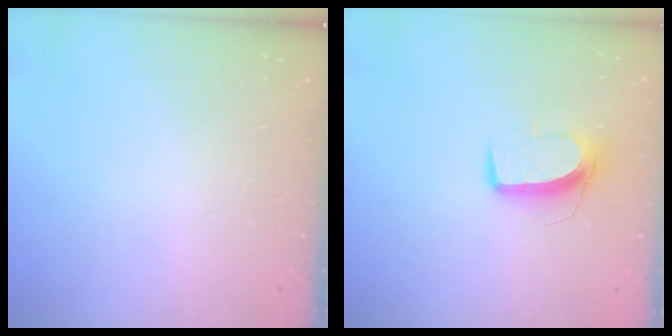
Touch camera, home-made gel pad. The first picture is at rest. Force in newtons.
{"total": 9.9, "press": 9.9, "slide": 0.4}